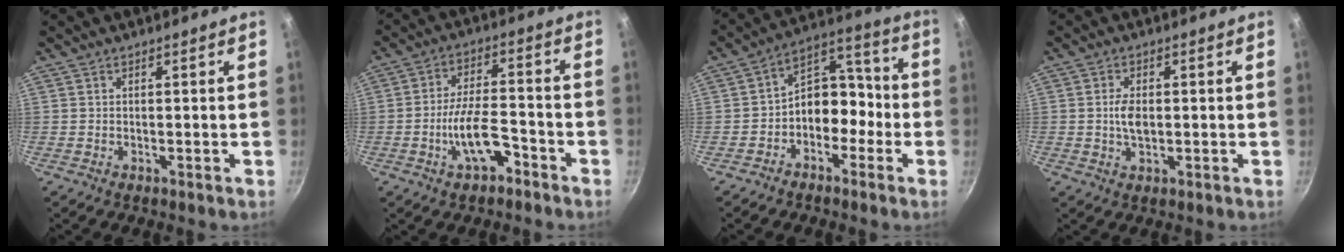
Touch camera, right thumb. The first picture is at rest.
{"total": 9.0, "force": [-4.1, 3.9, 7.0], "torque": [-0.125, 0.036, -0.071]}
{"total": 10.9, "force": [-2.7, 7.5, 7.4], "torque": [-0.075, 0.050, -0.059]}
{"total": 4.0, "force": [0.0, 2.2, 3.3], "torque": [-0.063, 0.001, 0.000]}